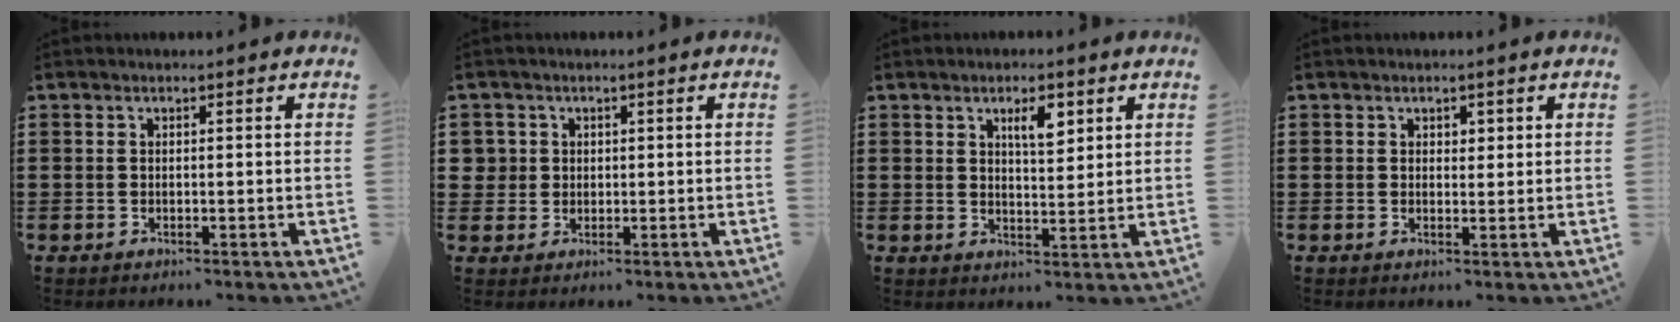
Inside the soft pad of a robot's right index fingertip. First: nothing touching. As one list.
[{"total": 2.7, "force": [0.5, 2.6, 0.2], "torque": [-0.018, 0.012, 0.008]}, {"total": 4.0, "force": [2.2, 1.4, 3.0], "torque": [-0.048, 0.001, 0.034]}, {"total": 1.2, "force": [0.7, 0.8, 0.4], "torque": [-0.002, 0.001, 0.012]}]